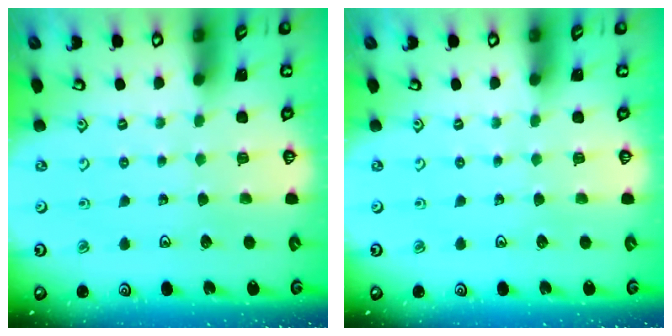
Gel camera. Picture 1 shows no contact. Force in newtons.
{"total": 0.0}